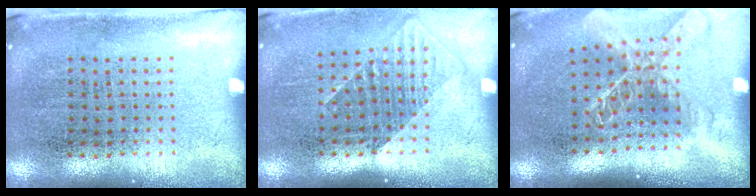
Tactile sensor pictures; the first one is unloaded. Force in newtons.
{"total": 1.3, "press": 0.9, "slide": 0.9}
{"total": 2.0, "press": 1.5, "slide": 1.2}